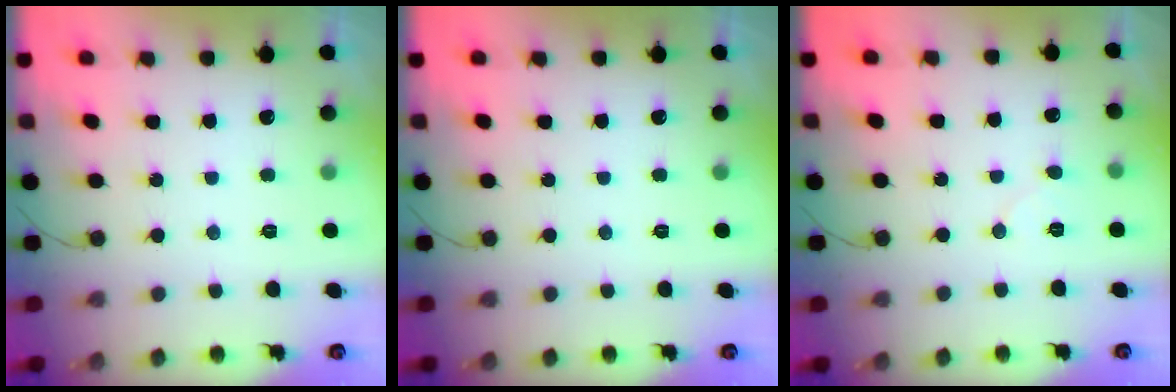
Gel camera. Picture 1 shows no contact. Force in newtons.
{"total": 0.0}
{"total": 4.7, "press": 4.6, "slide": 0.5}